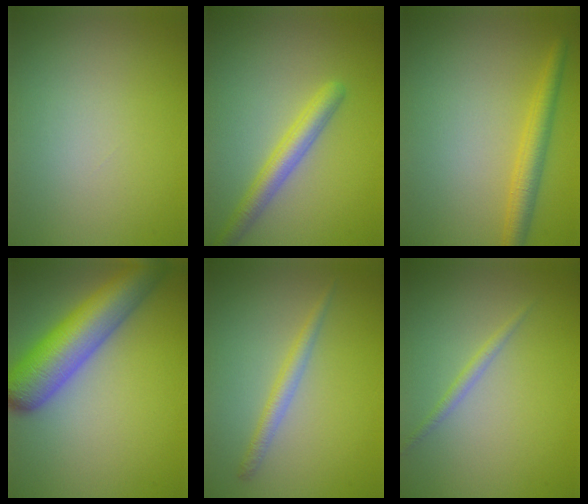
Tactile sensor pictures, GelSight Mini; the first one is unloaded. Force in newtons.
{"total": 3.3, "press": 3.2, "slide": 0.1}
{"total": 3.0, "press": 3.0, "slide": 0.2}
{"total": 8.2, "press": 8.2, "slide": 0.3}
{"total": 1.8, "press": 1.8, "slide": 0.1}
{"total": 1.1, "press": 1.1, "slide": 0.0}